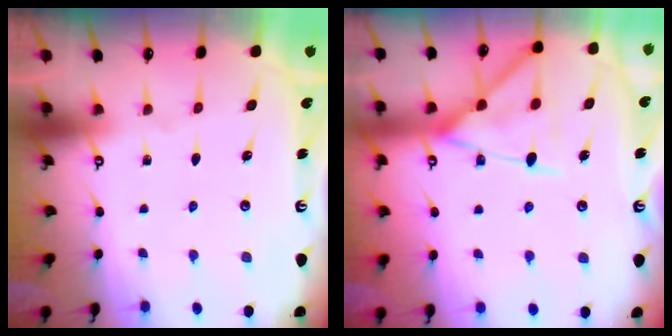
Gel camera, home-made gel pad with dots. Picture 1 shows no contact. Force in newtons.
{"total": 14.8, "press": 14.8, "slide": 1.3}